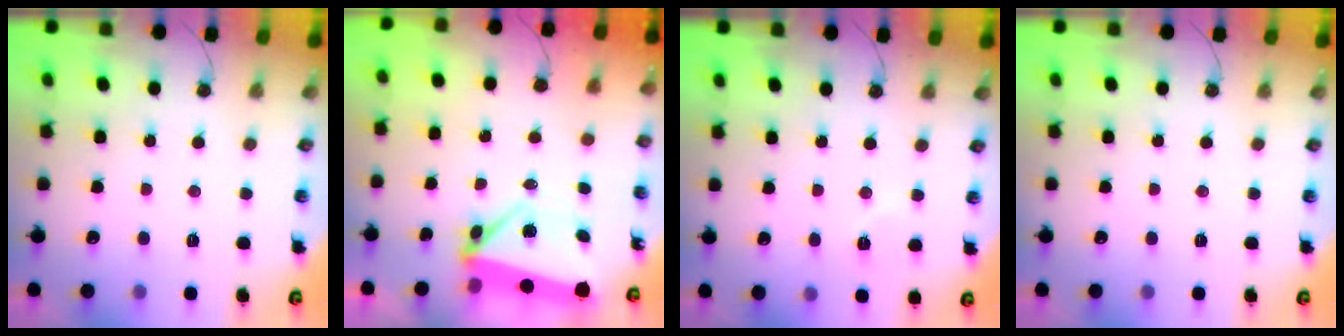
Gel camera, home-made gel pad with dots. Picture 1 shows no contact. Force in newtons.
{"total": 6.0, "press": 6.0, "slide": 0.5}
{"total": 5.1, "press": 4.9, "slide": 1.4}
{"total": 0.0}